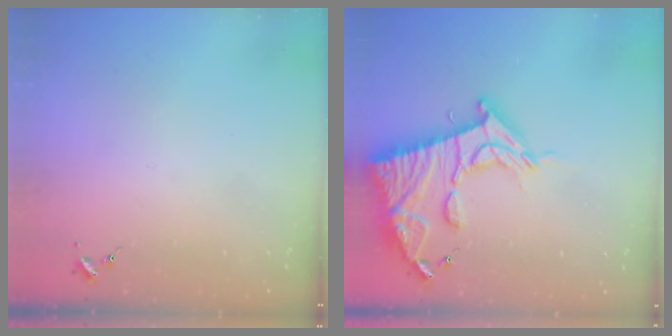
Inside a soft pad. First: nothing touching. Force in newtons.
{"total": 19.3, "press": 19.3, "slide": 1.6}